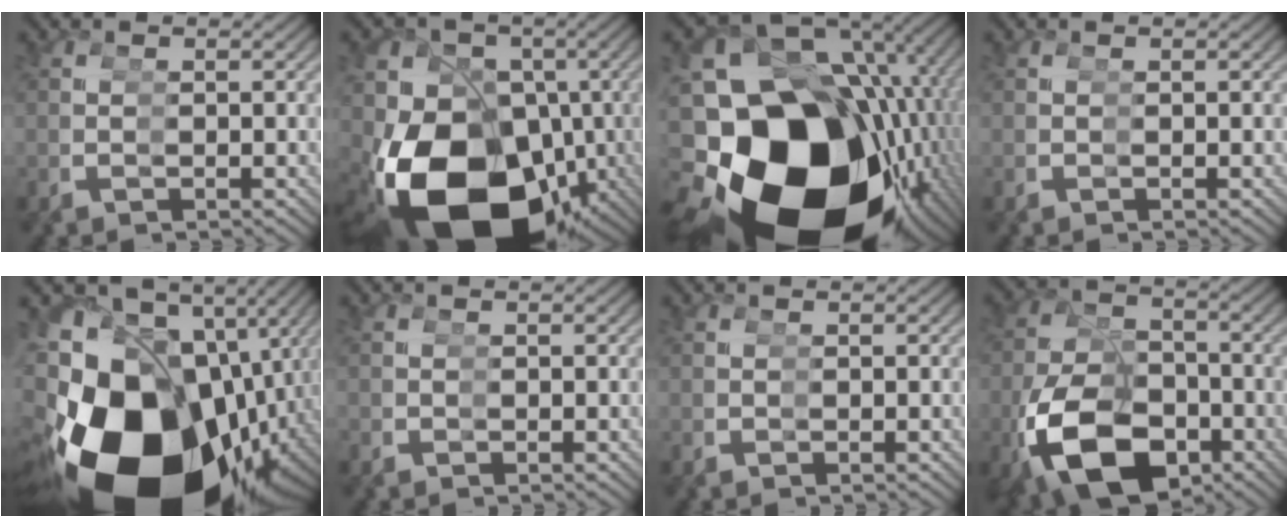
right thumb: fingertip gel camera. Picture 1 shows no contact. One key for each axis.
{"total": 22.0, "fx": -5.3, "fy": 15.0, "fz": 15.1, "tx": -0.273, "ty": -0.069, "tz": -0.053}
{"total": 32.6, "fx": -6.8, "fy": 20.2, "fz": 24.7, "tx": -0.393, "ty": -0.074, "tz": -0.067}
{"total": 0.0}
{"total": 24.1, "fx": -5.1, "fy": 15.9, "fz": 17.5, "tx": -0.297, "ty": -0.044, "tz": -0.058}
{"total": 0.5, "fx": -0.3, "fy": 0.5, "fz": 0.0, "tx": -0.005, "ty": -0.006, "tz": -0.002}
{"total": 0.0}
{"total": 11.1, "fx": -3.3, "fy": 8.0, "fz": 7.0, "tx": -0.136, "ty": -0.036, "tz": -0.035}